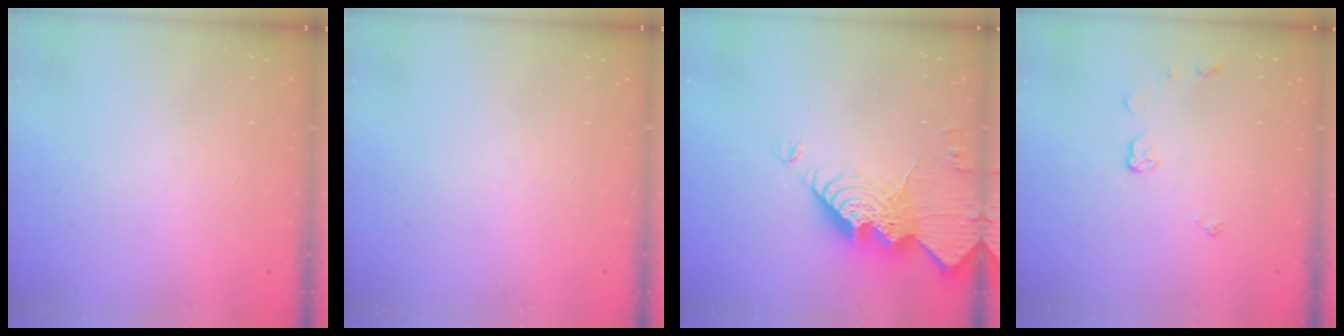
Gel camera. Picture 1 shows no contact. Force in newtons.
{"total": 0.0}
{"total": 16.2, "press": 16.1, "slide": 1.4}
{"total": 4.7, "press": 4.7, "slide": 0.1}